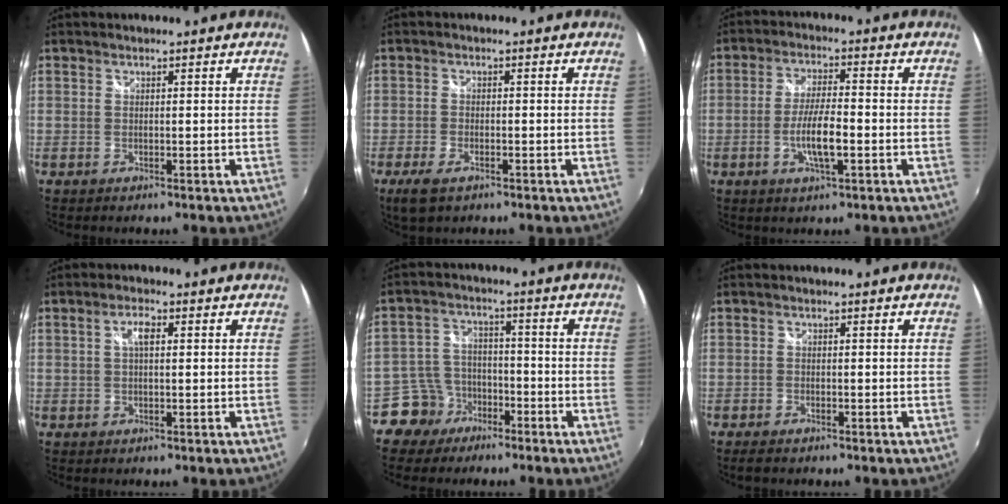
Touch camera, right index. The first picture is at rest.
{"total": 4.7, "force": [-3.0, 2.1, 3.0], "torque": [-0.077, -0.012, -0.056]}
{"total": 7.1, "force": [-2.3, 1.5, 6.6], "torque": [-0.129, -0.003, -0.040]}
{"total": 2.8, "force": [0.6, 1.0, 2.6], "torque": [-0.048, 0.007, 0.008]}
{"total": 7.2, "force": [-4.8, 5.4, 0.3], "torque": [-0.026, 0.024, -0.086]}
{"total": 2.0, "force": [-1.6, 0.7, 0.9], "torque": [-0.023, -0.009, -0.031]}